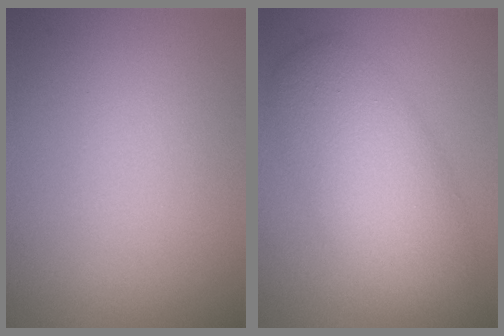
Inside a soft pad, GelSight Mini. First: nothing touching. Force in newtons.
{"total": 6.4, "press": 6.4, "slide": 0.3}